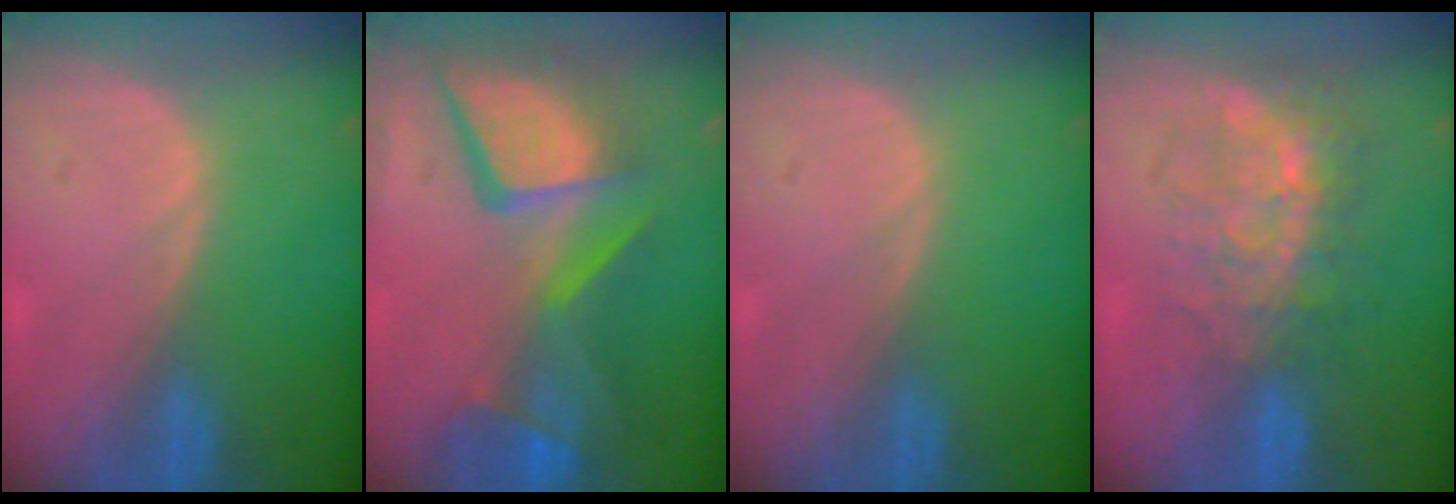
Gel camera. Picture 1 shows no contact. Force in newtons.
{"total": 13.1, "press": 10.8, "slide": 7.5}
{"total": 0.0}
{"total": 9.0, "press": 7.6, "slide": 4.8}